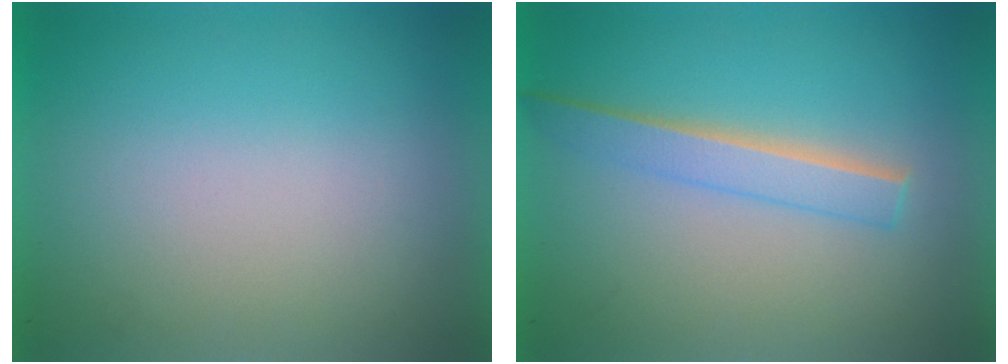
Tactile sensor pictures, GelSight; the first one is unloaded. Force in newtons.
{"total": 2.2}